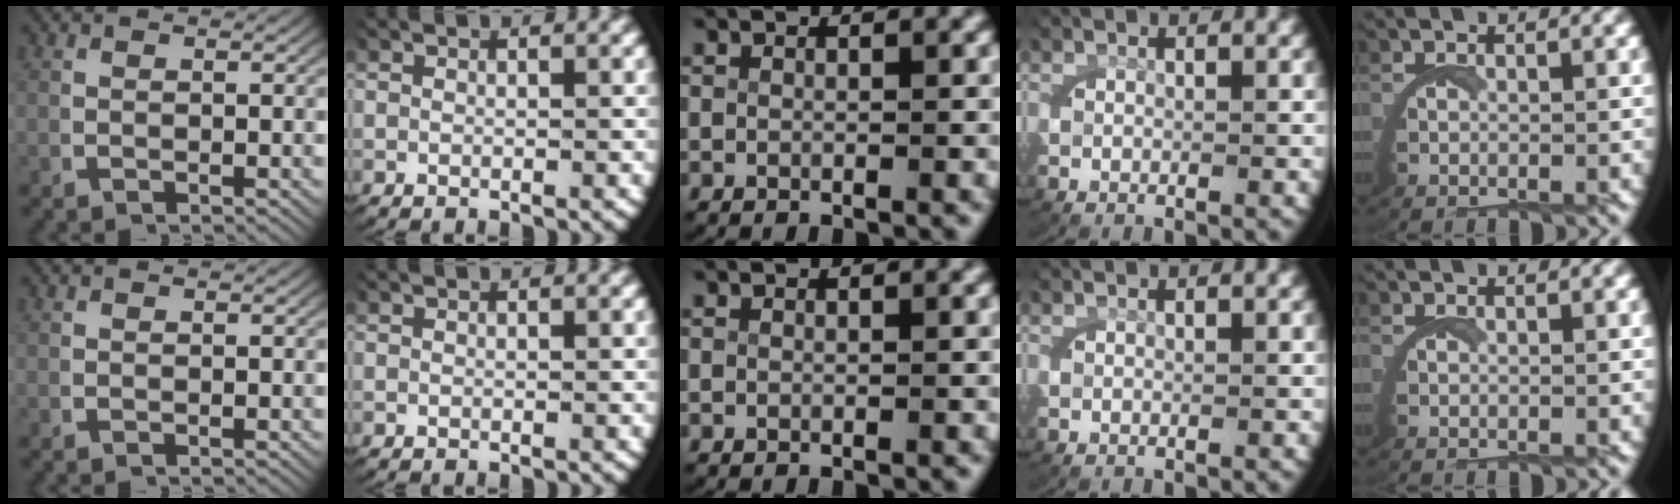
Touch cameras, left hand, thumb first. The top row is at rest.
{}